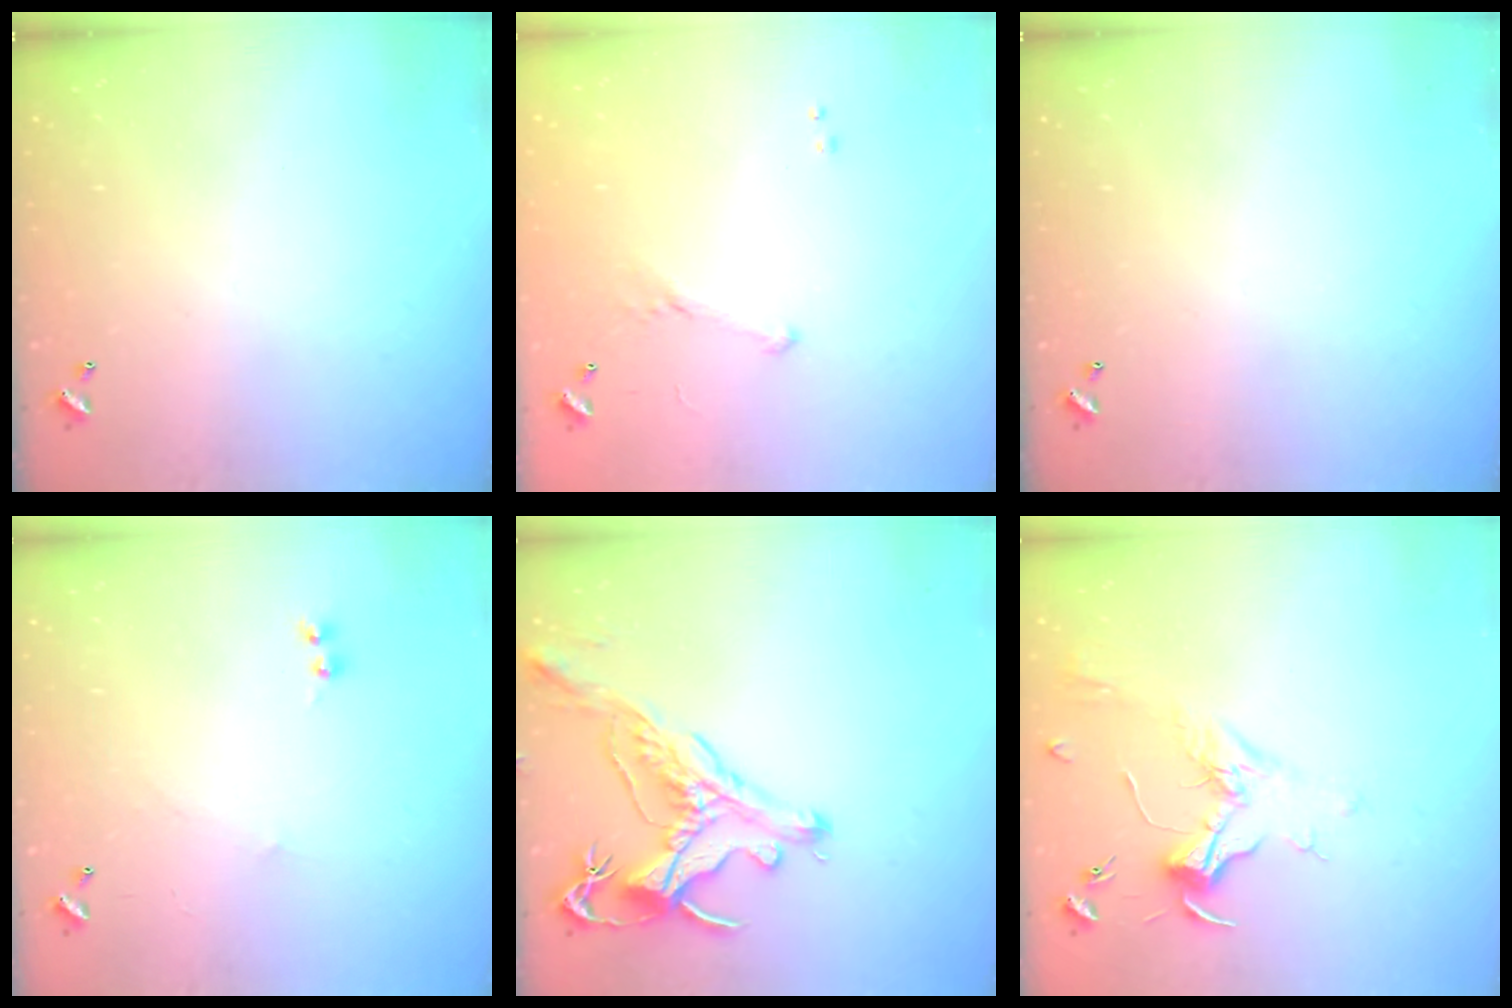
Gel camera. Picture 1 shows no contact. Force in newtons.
{"total": 5.4, "press": 5.3, "slide": 1.0}
{"total": 0.0}
{"total": 1.1, "press": 0.9, "slide": 0.6}
{"total": 1.2, "press": 0.9, "slide": 0.9}
{"total": 1.9, "press": 1.7, "slide": 0.8}